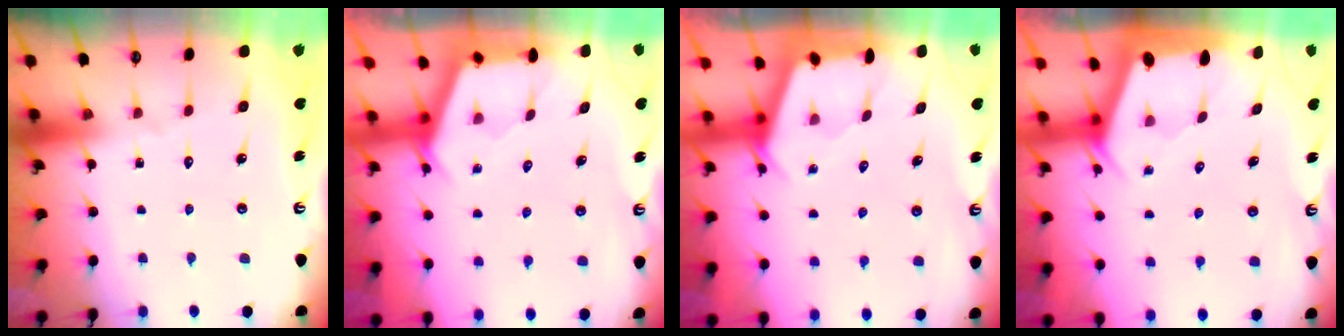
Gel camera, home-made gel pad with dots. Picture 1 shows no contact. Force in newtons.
{"total": 2.7, "press": 2.7, "slide": 0.3}
{"total": 2.4, "press": 2.4, "slide": 0.2}
{"total": 2.0, "press": 2.0, "slide": 0.3}